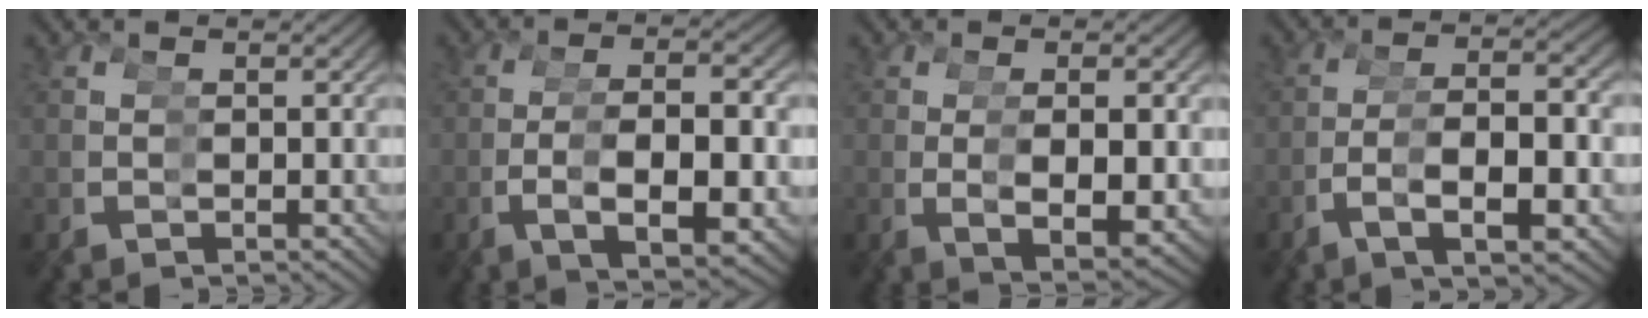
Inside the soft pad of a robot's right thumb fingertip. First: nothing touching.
{"total": 5.3, "force": [-0.4, 2.0, 4.9], "torque": [-0.099, 0.015, 0.000]}
{"total": 4.1, "force": [-0.1, 0.9, 4.0], "torque": [-0.070, 0.013, 0.001]}
{"total": 4.4, "force": [-0.4, 1.7, 4.0], "torque": [-0.069, 0.023, -0.006]}